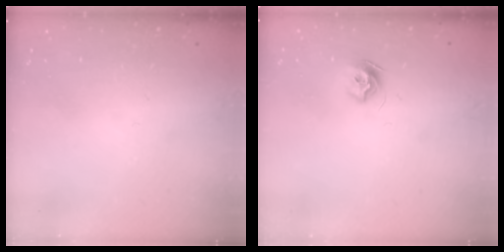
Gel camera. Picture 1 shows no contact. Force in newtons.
{"total": 7.6, "press": 7.6, "slide": 0.2}